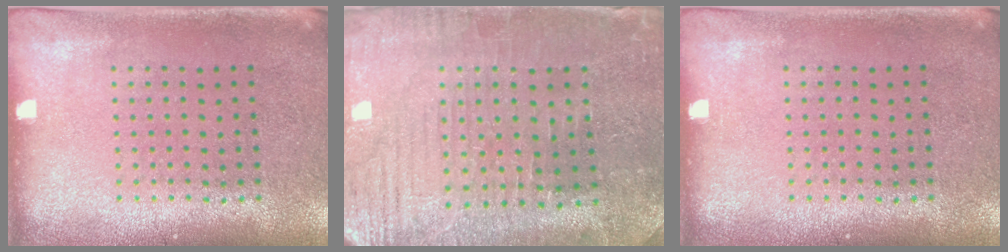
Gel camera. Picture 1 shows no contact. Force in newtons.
{"total": 1.6, "press": 1.6, "slide": 0.4}
{"total": 0.0}